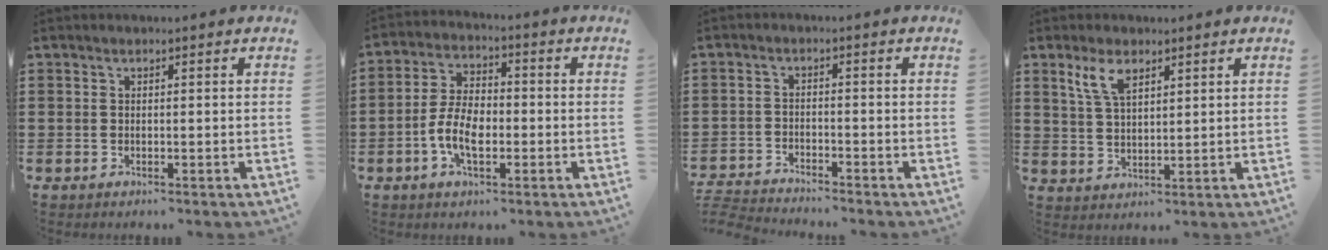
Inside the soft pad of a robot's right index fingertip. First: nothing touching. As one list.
[{"total": 7.0, "force": [-2.0, 3.7, 5.6], "torque": [-0.131, 0.001, -0.045]}, {"total": 3.4, "force": [-3.4, 0.0, 0.1], "torque": [-0.012, -0.004, -0.074]}, {"total": 4.8, "force": [2.9, 2.0, 3.2], "torque": [-0.072, 0.006, 0.052]}]